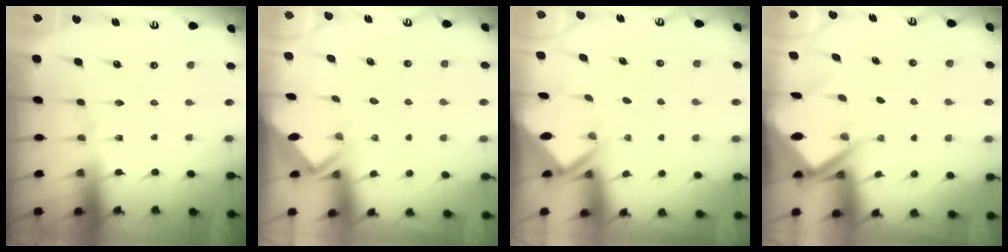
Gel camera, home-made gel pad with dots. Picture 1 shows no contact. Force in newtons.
{"total": 3.7, "press": 3.6, "slide": 0.3}
{"total": 3.2, "press": 3.2, "slide": 0.2}
{"total": 7.8, "press": 7.8, "slide": 0.7}